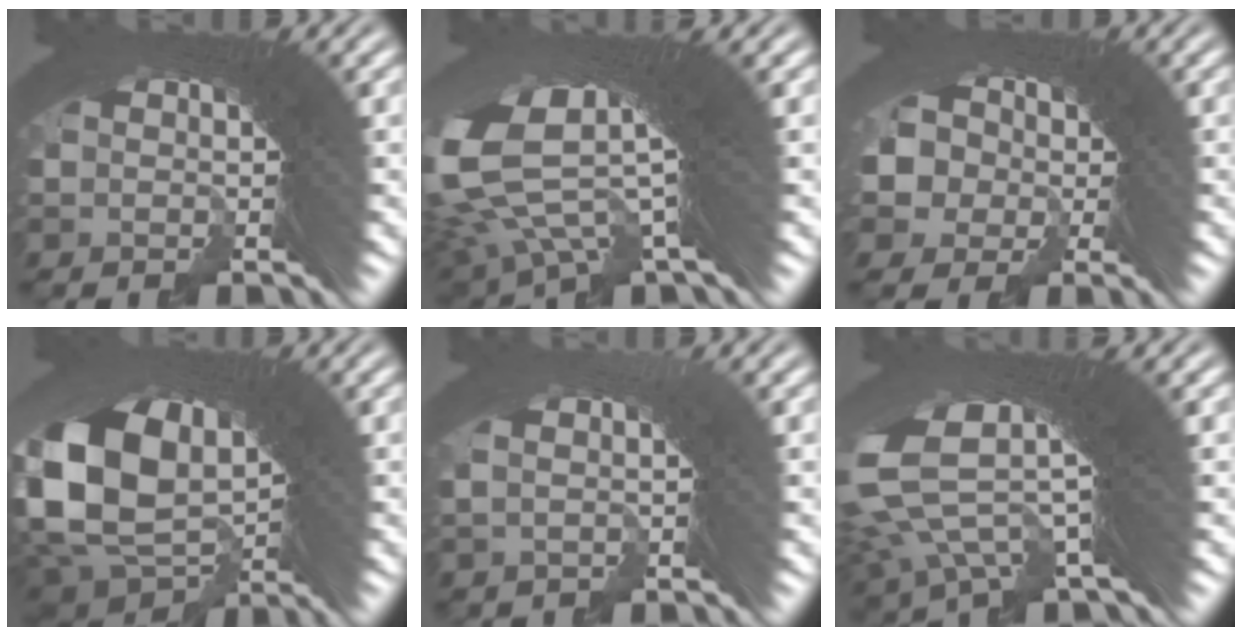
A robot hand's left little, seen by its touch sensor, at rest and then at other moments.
{"total": 10.7, "force": [3.7, 5.2, 8.6], "torque": [-0.178, 0.015, 0.058]}
{"total": 7.2, "force": [-1.0, 6.5, 2.9], "torque": [-0.094, -0.029, -0.010]}
{"total": 10.1, "force": [-0.9, 7.7, 6.4], "torque": [-0.148, -0.029, -0.003]}
{"total": 0.8, "force": [-0.2, -0.5, 0.6], "torque": [0.002, 0.017, -0.003]}
{"total": 9.8, "force": [2.9, 4.7, 8.1], "torque": [-0.167, 0.009, 0.046]}